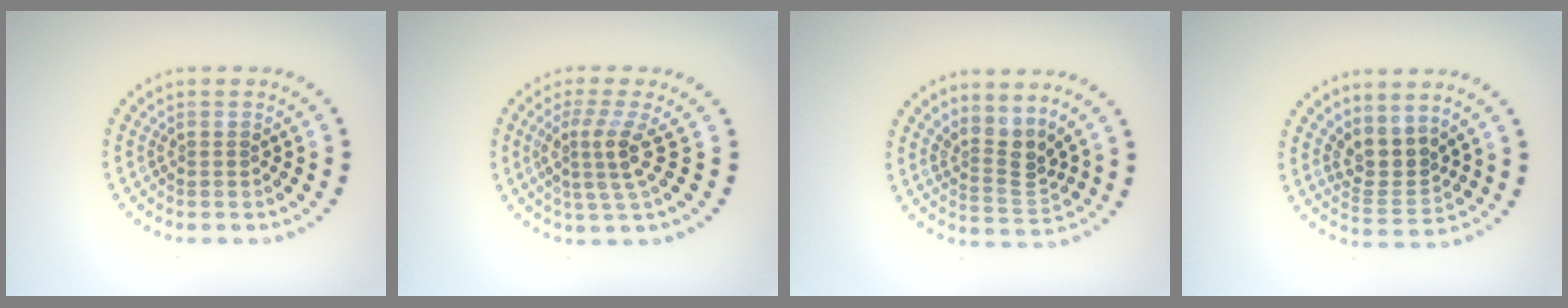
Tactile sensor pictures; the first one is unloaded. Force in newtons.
{"total": 3.1, "press": 2.2, "slide": 2.1}
{"total": 2.9, "press": 2.1, "slide": 2.0}
{"total": 3.0, "press": 2.4, "slide": 1.9}